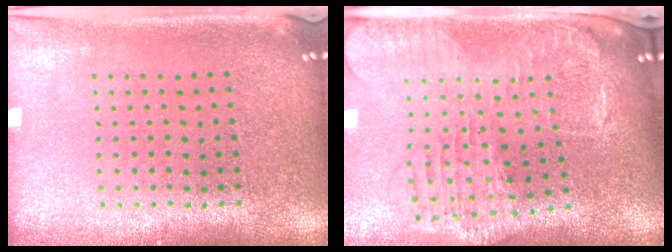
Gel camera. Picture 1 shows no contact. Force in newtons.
{"total": 2.5, "press": 2.2, "slide": 1.2}